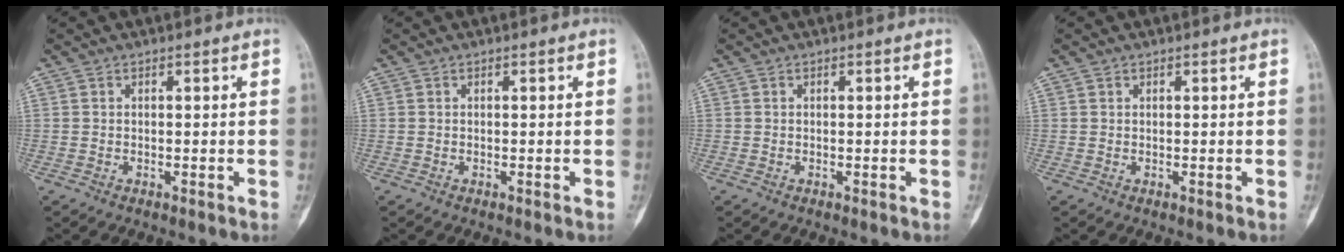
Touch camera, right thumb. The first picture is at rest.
{"total": 0.0}
{"total": 0.0}
{"total": 0.0}